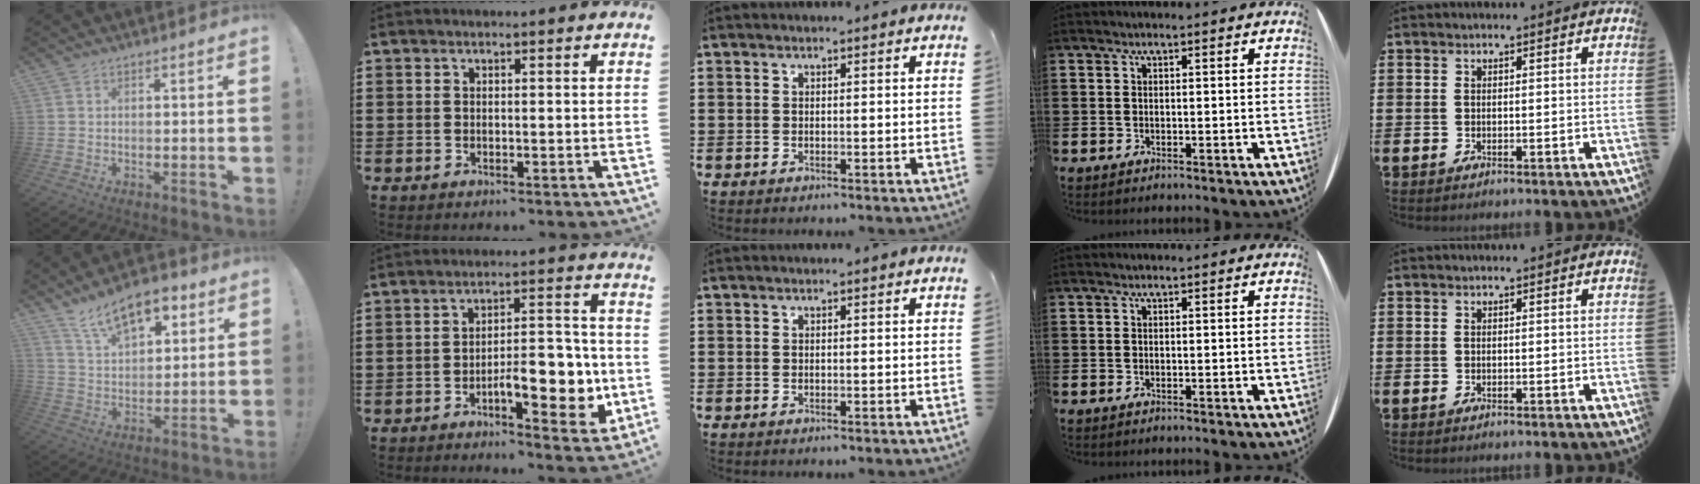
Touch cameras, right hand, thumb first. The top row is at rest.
{"thumb": {"total": 14.6, "force": [9.2, 7.3, 8.6], "torque": [-0.138, -0.043, 0.167]}, "index": {"total": 9.3, "force": [-3.1, 3.9, 7.9], "torque": [-0.099, 0.000, -0.048]}}